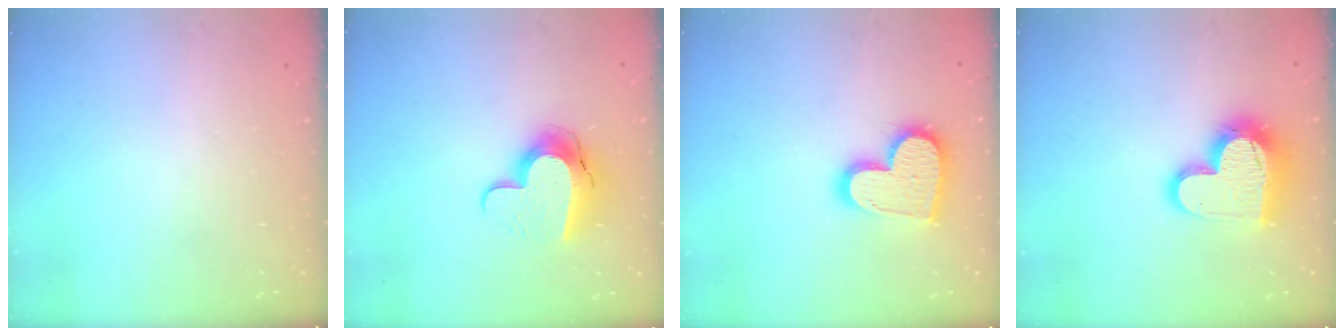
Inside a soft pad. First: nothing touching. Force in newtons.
{"total": 12.0, "press": 12.0, "slide": 0.9}
{"total": 16.5, "press": 16.5, "slide": 1.4}
{"total": 16.6, "press": 16.5, "slide": 1.3}